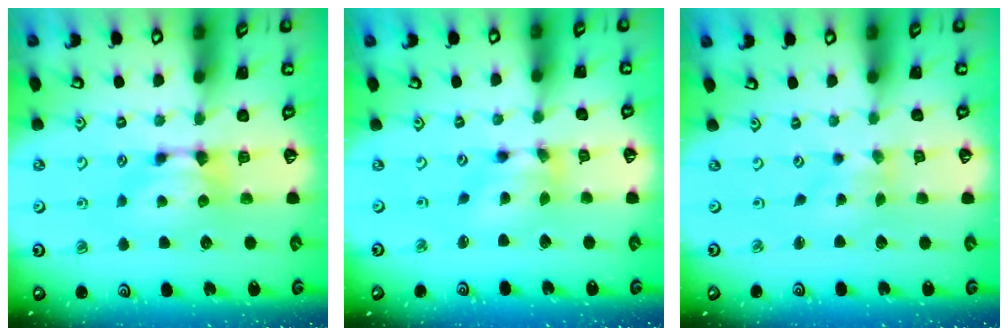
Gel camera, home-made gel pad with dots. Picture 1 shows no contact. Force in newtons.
{"total": 4.3, "press": 3.9, "slide": 1.8}
{"total": 3.5, "press": 3.3, "slide": 0.9}